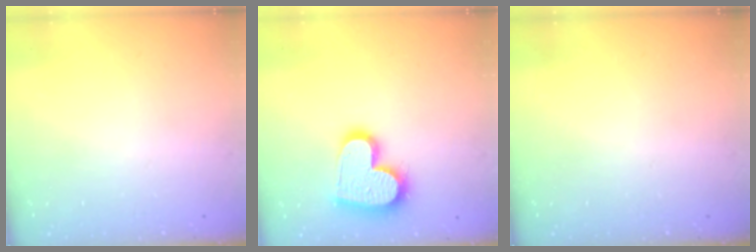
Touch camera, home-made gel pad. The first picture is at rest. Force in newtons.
{"total": 17.9, "press": 17.9, "slide": 1.4}
{"total": 0.0}